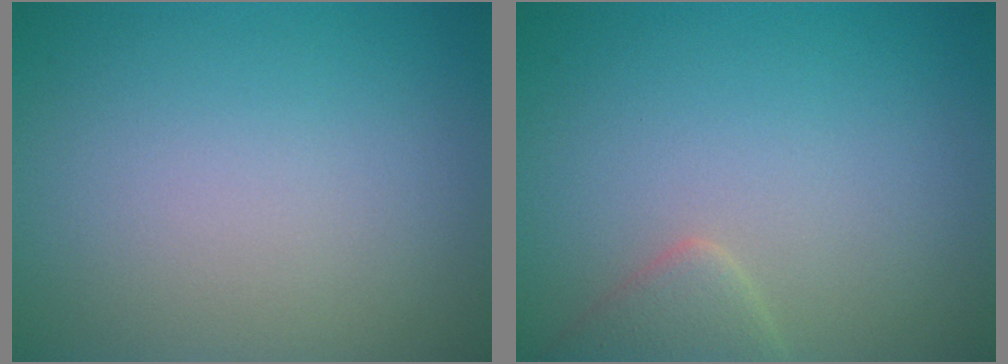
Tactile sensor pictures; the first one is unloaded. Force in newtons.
{"total": 1.9, "press": 1.9, "slide": 0.2}